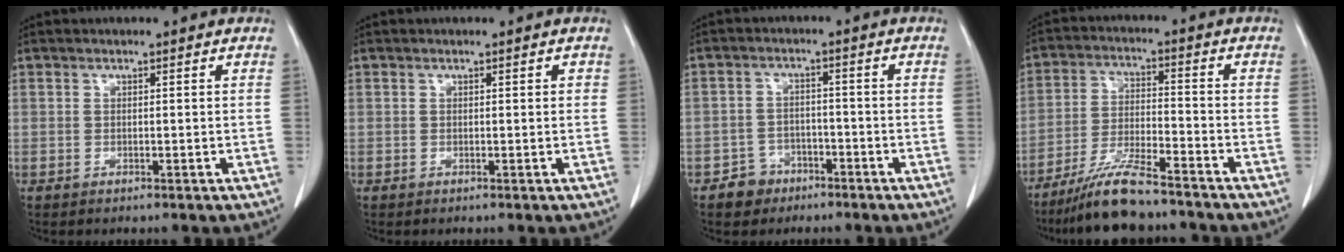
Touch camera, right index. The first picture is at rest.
{"total": 0.7, "force": [0.2, 0.3, 0.6], "torque": [-0.006, 0.002, 0.002]}
{"total": 4.3, "force": [-2.7, 3.4, 0.1], "torque": [0.005, 0.016, -0.042]}
{"total": 10.1, "force": [-8.5, 0.9, 5.4], "torque": [-0.101, -0.021, -0.155]}